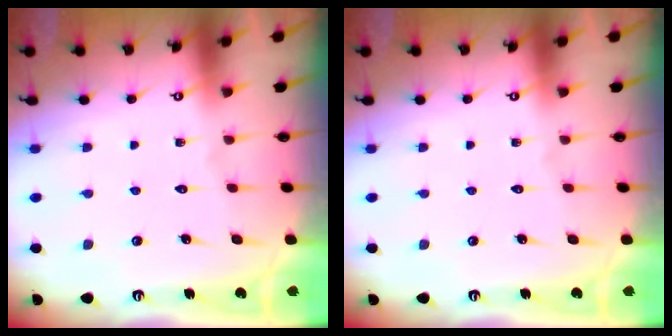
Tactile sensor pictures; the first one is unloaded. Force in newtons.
{"total": 0.0}